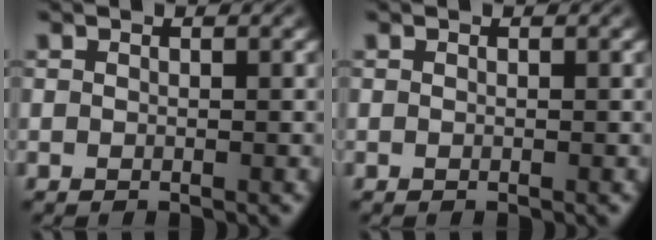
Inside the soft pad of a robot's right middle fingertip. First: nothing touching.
{"total": 0.0}